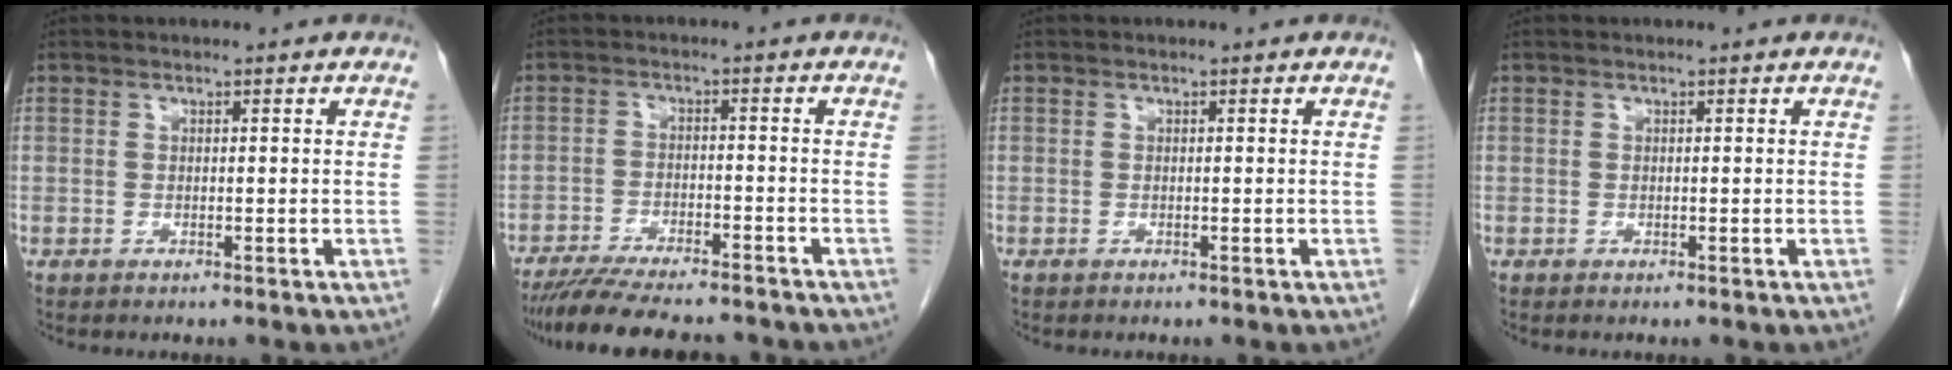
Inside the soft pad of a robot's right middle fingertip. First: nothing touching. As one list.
[{"total": 12.9, "force": [-11.5, 1.5, 5.6], "torque": [-0.090, -0.012, -0.171]}, {"total": 0.0}, {"total": 0.0}]